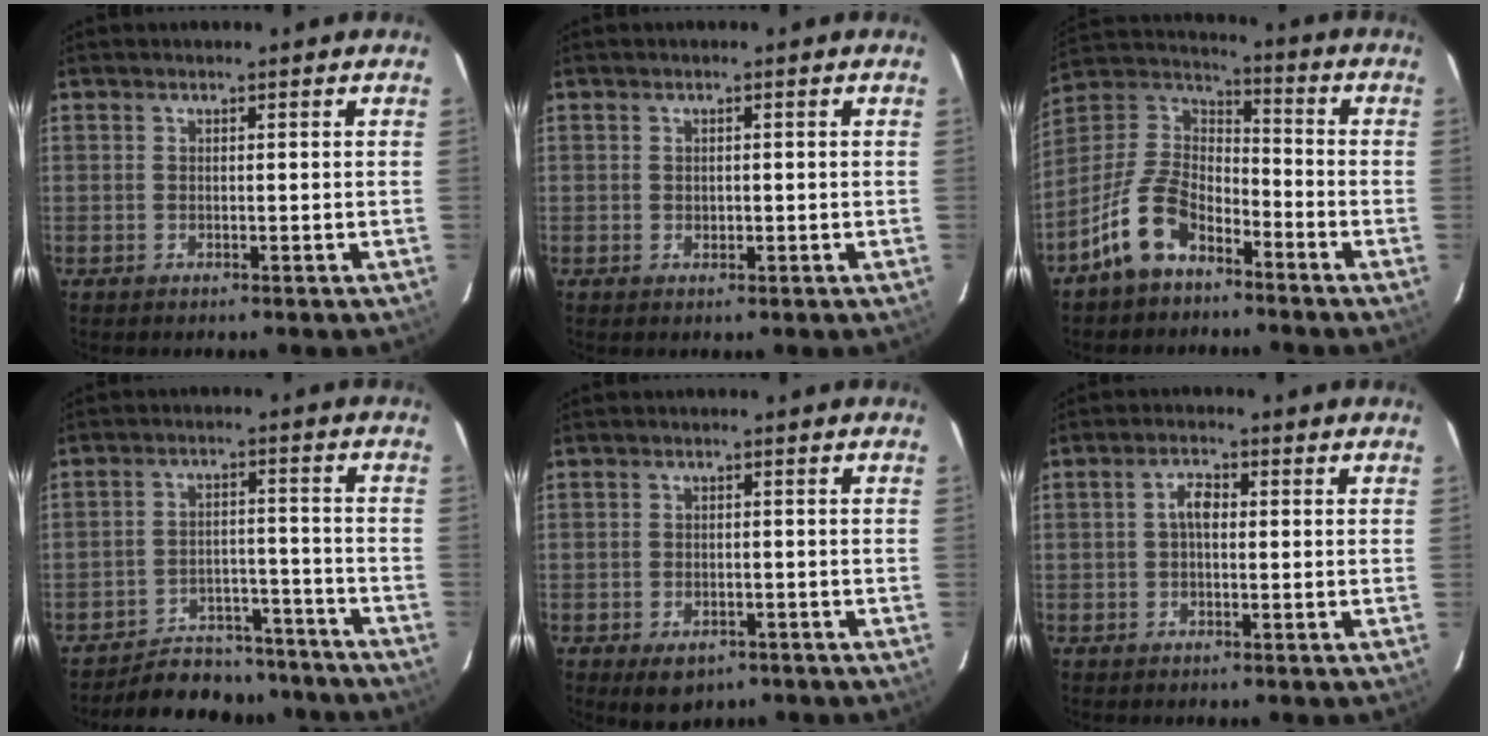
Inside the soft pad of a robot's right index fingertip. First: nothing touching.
{"total": 1.1, "force": [-0.1, 1.0, 0.6], "torque": [-0.008, 0.002, -0.001]}
{"total": 13.2, "force": [-8.1, 7.2, 7.4], "torque": [-0.168, 0.022, -0.153]}
{"total": 15.8, "force": [-14.3, 5.8, 3.4], "torque": [-0.083, 0.030, -0.185]}
{"total": 5.5, "force": [-3.4, 3.3, 2.7], "torque": [-0.053, -0.007, -0.041]}
{"total": 3.0, "force": [0.1, 1.6, 2.5], "torque": [-0.048, 0.011, 0.002]}